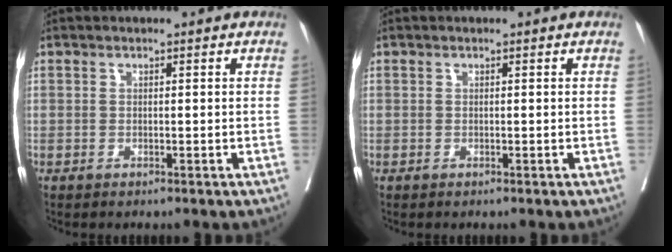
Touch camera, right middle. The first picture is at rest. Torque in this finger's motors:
{"motor_torque": [0.00, 0.00, 0.00, -0.01]}